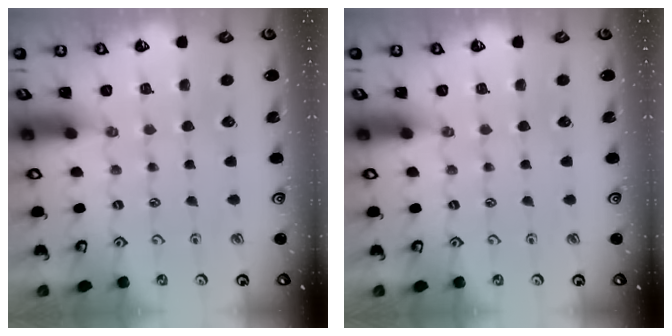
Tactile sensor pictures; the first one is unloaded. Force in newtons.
{"total": 0.0}